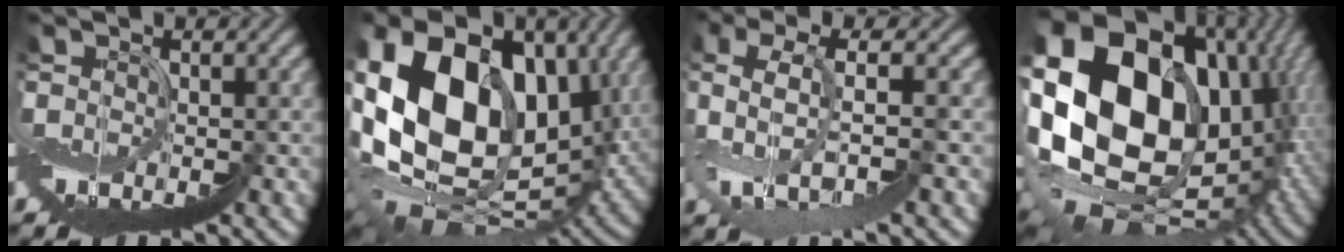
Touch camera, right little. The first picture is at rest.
{"total": 14.5, "force": [5.5, 9.7, 9.2], "torque": [-0.232, 0.010, 0.109]}
{"total": 3.1, "force": [1.8, -0.3, 2.4], "torque": [-0.087, 0.015, 0.023]}
{"total": 18.3, "force": [5.9, 13.3, 11.1], "torque": [-0.251, -0.016, 0.092]}